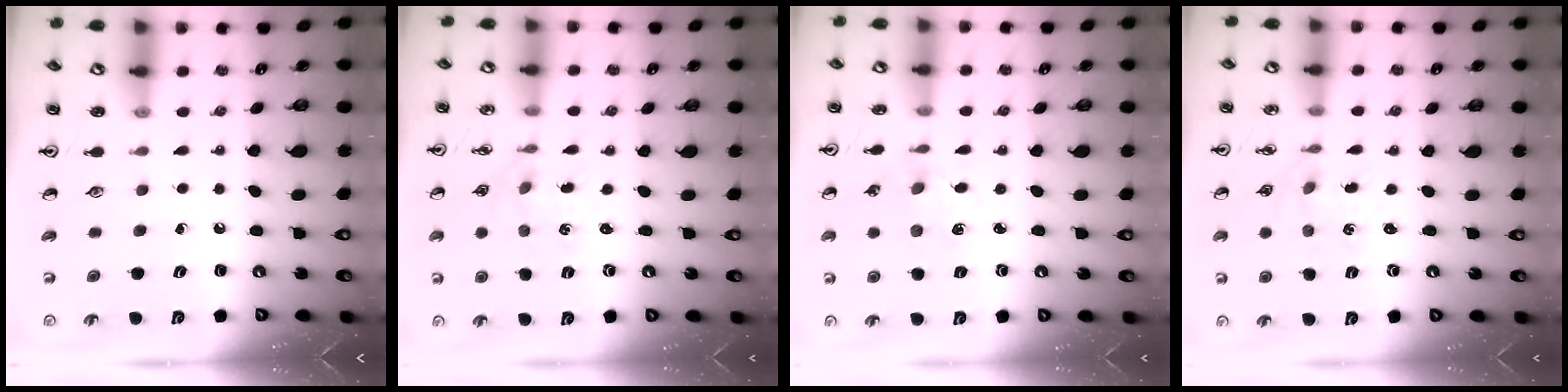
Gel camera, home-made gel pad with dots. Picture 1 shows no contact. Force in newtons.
{"total": 1.0, "press": 0.9, "slide": 0.2}
{"total": 1.9, "press": 1.9, "slide": 0.2}
{"total": 1.0, "press": 0.9, "slide": 0.2}